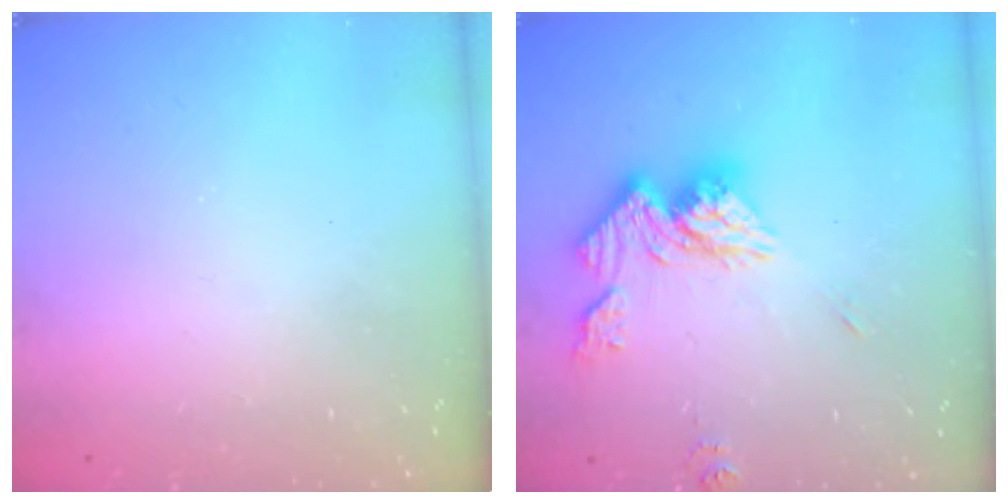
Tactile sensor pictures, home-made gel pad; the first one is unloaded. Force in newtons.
{"total": 14.8, "press": 14.7, "slide": 1.6}